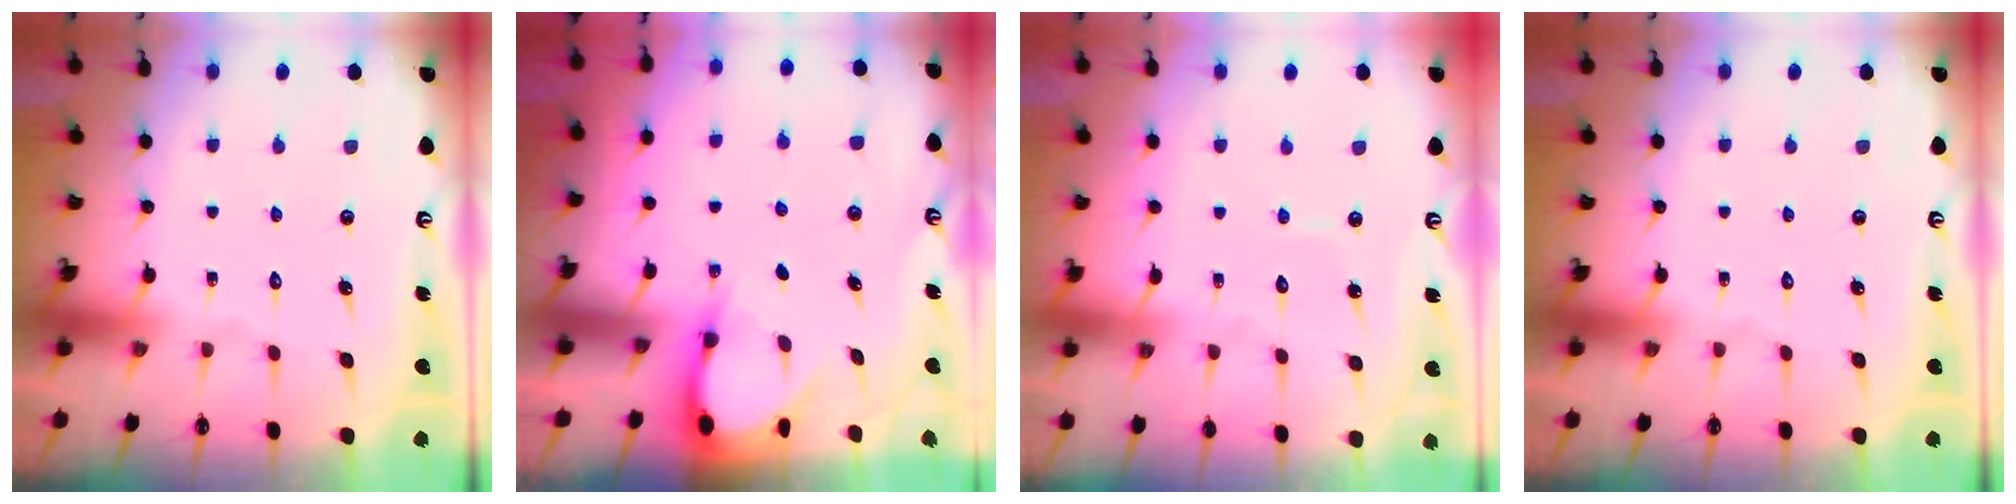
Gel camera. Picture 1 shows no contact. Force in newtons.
{"total": 2.9, "press": 2.9, "slide": 0.3}
{"total": 3.7, "press": 3.7, "slide": 0.4}
{"total": 0.0}